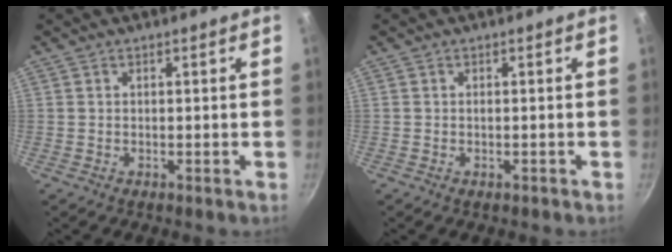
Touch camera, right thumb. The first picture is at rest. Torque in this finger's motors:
{"motor_torque": [-0.36, 0.06, 0.06, 0.00, 0.11]}